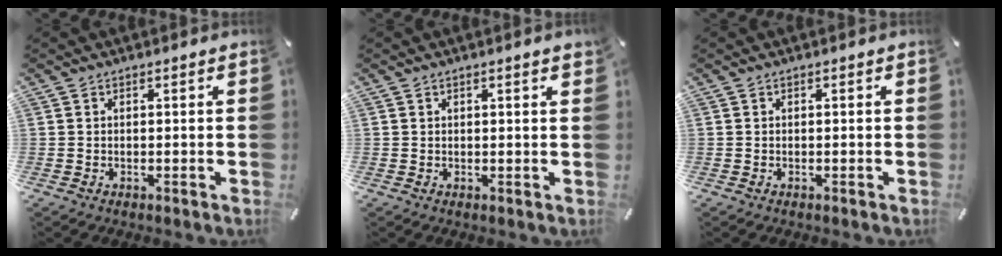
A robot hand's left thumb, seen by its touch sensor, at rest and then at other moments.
{"total": 1.0, "force": [0.6, 0.1, 0.8], "torque": [-0.017, 0.000, 0.010]}
{"total": 0.0}